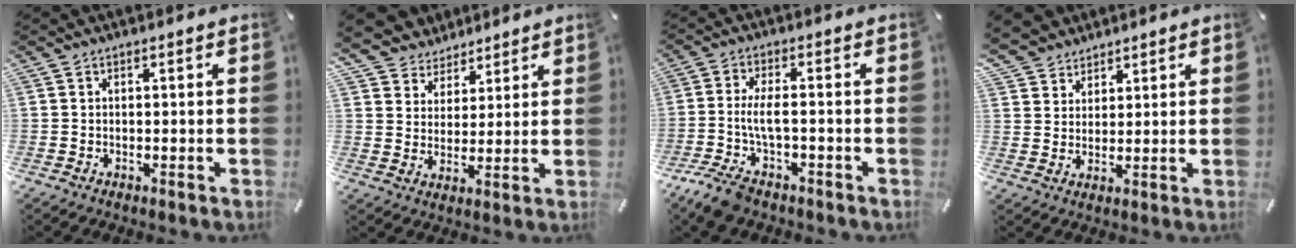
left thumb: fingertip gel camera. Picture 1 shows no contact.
{"total": 7.3, "force": [5.5, 4.8, -0.2], "torque": [-0.016, -0.049, 0.105]}
{"total": 7.4, "force": [-2.9, 2.6, 6.3], "torque": [-0.129, 0.007, -0.053]}
{"total": 6.3, "force": [4.7, 4.2, -0.2], "torque": [-0.015, -0.025, 0.092]}